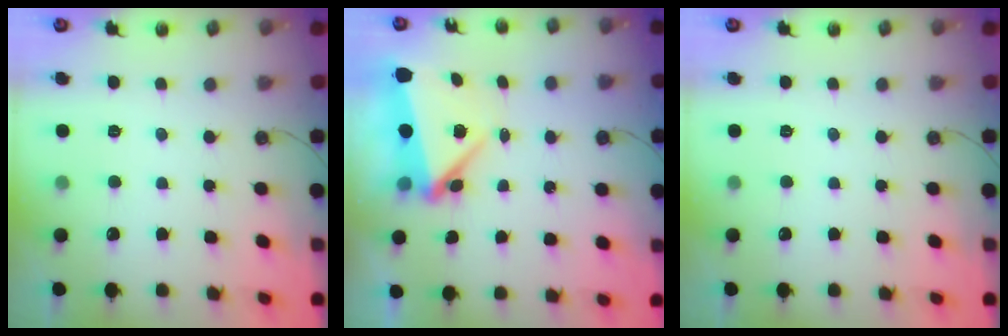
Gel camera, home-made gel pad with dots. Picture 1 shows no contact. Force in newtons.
{"total": 5.5, "press": 5.3, "slide": 1.4}
{"total": 0.0}